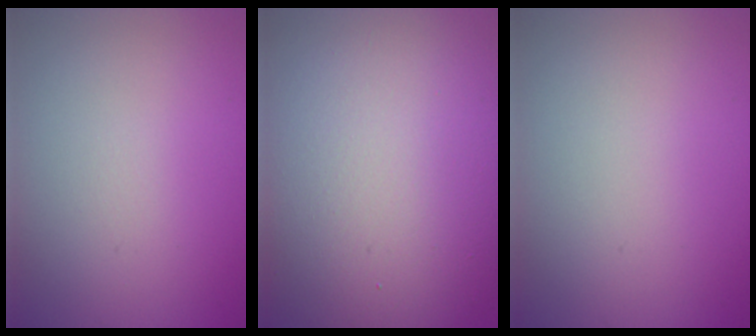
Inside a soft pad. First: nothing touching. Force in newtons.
{"total": 16.0, "press": 15.9, "slide": 1.5}
{"total": 0.0}